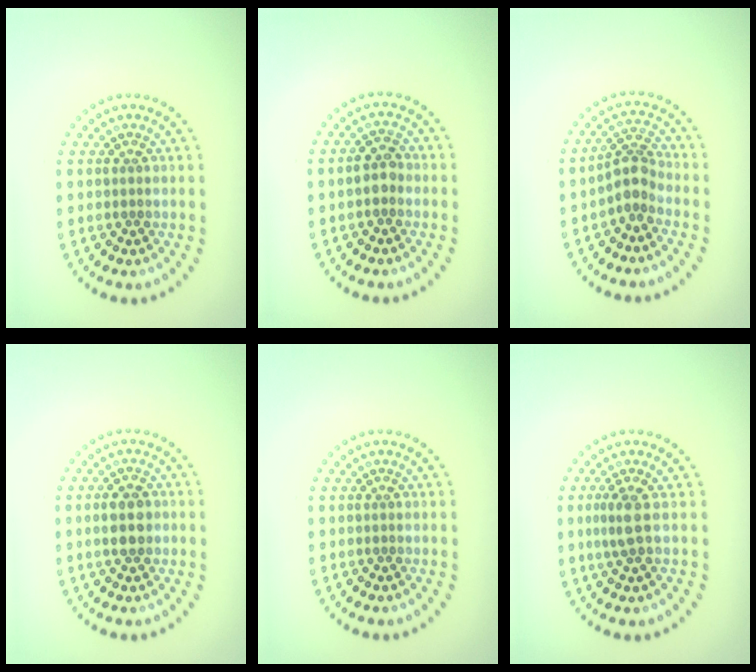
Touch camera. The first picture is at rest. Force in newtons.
{"total": 1.9, "press": 1.8, "slide": 0.4}
{"total": 2.7, "press": 2.0, "slide": 1.8}
{"total": 2.8, "press": 2.8, "slide": 0.1}
{"total": 0.0}
{"total": 1.8, "press": 1.5, "slide": 1.0}